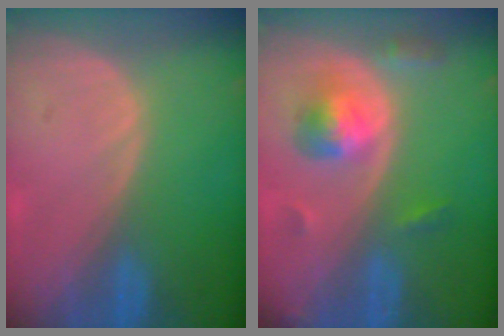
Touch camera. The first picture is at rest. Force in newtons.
{"total": 5.7, "press": 5.3, "slide": 1.9}